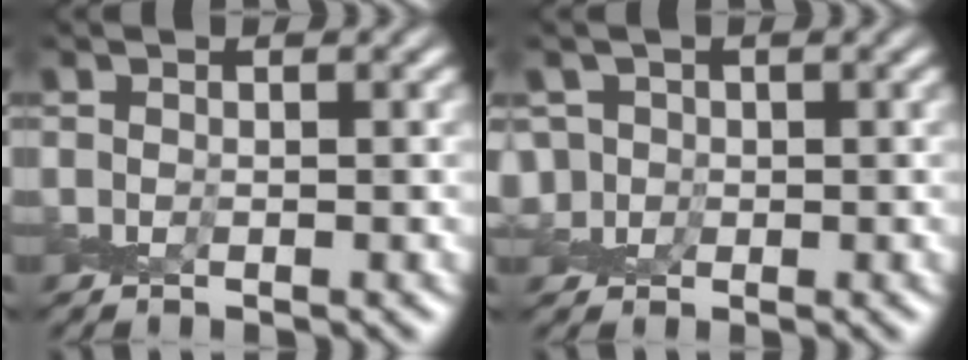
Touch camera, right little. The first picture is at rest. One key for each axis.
{"total": 2.6, "fx": 0.1, "fy": 2.6, "fz": 0.5, "tx": 0.001, "ty": 0.018, "tz": -0.004}